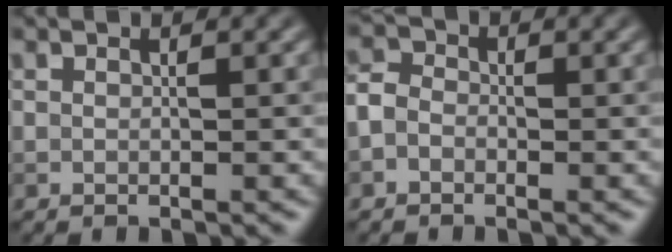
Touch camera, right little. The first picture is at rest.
{"total": 1.9, "force": [-0.9, 1.4, 0.9], "torque": [-0.014, 0.006, -0.026]}